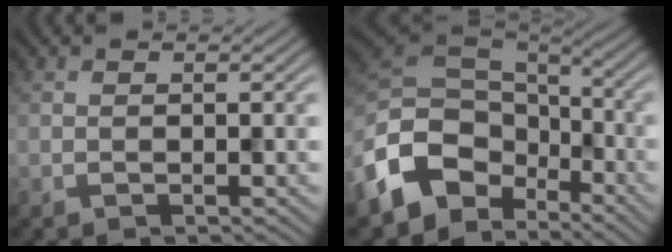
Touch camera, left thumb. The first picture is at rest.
{"total": 12.8, "force": [-6.3, 8.8, 6.8], "torque": [-0.172, -0.019, -0.126]}